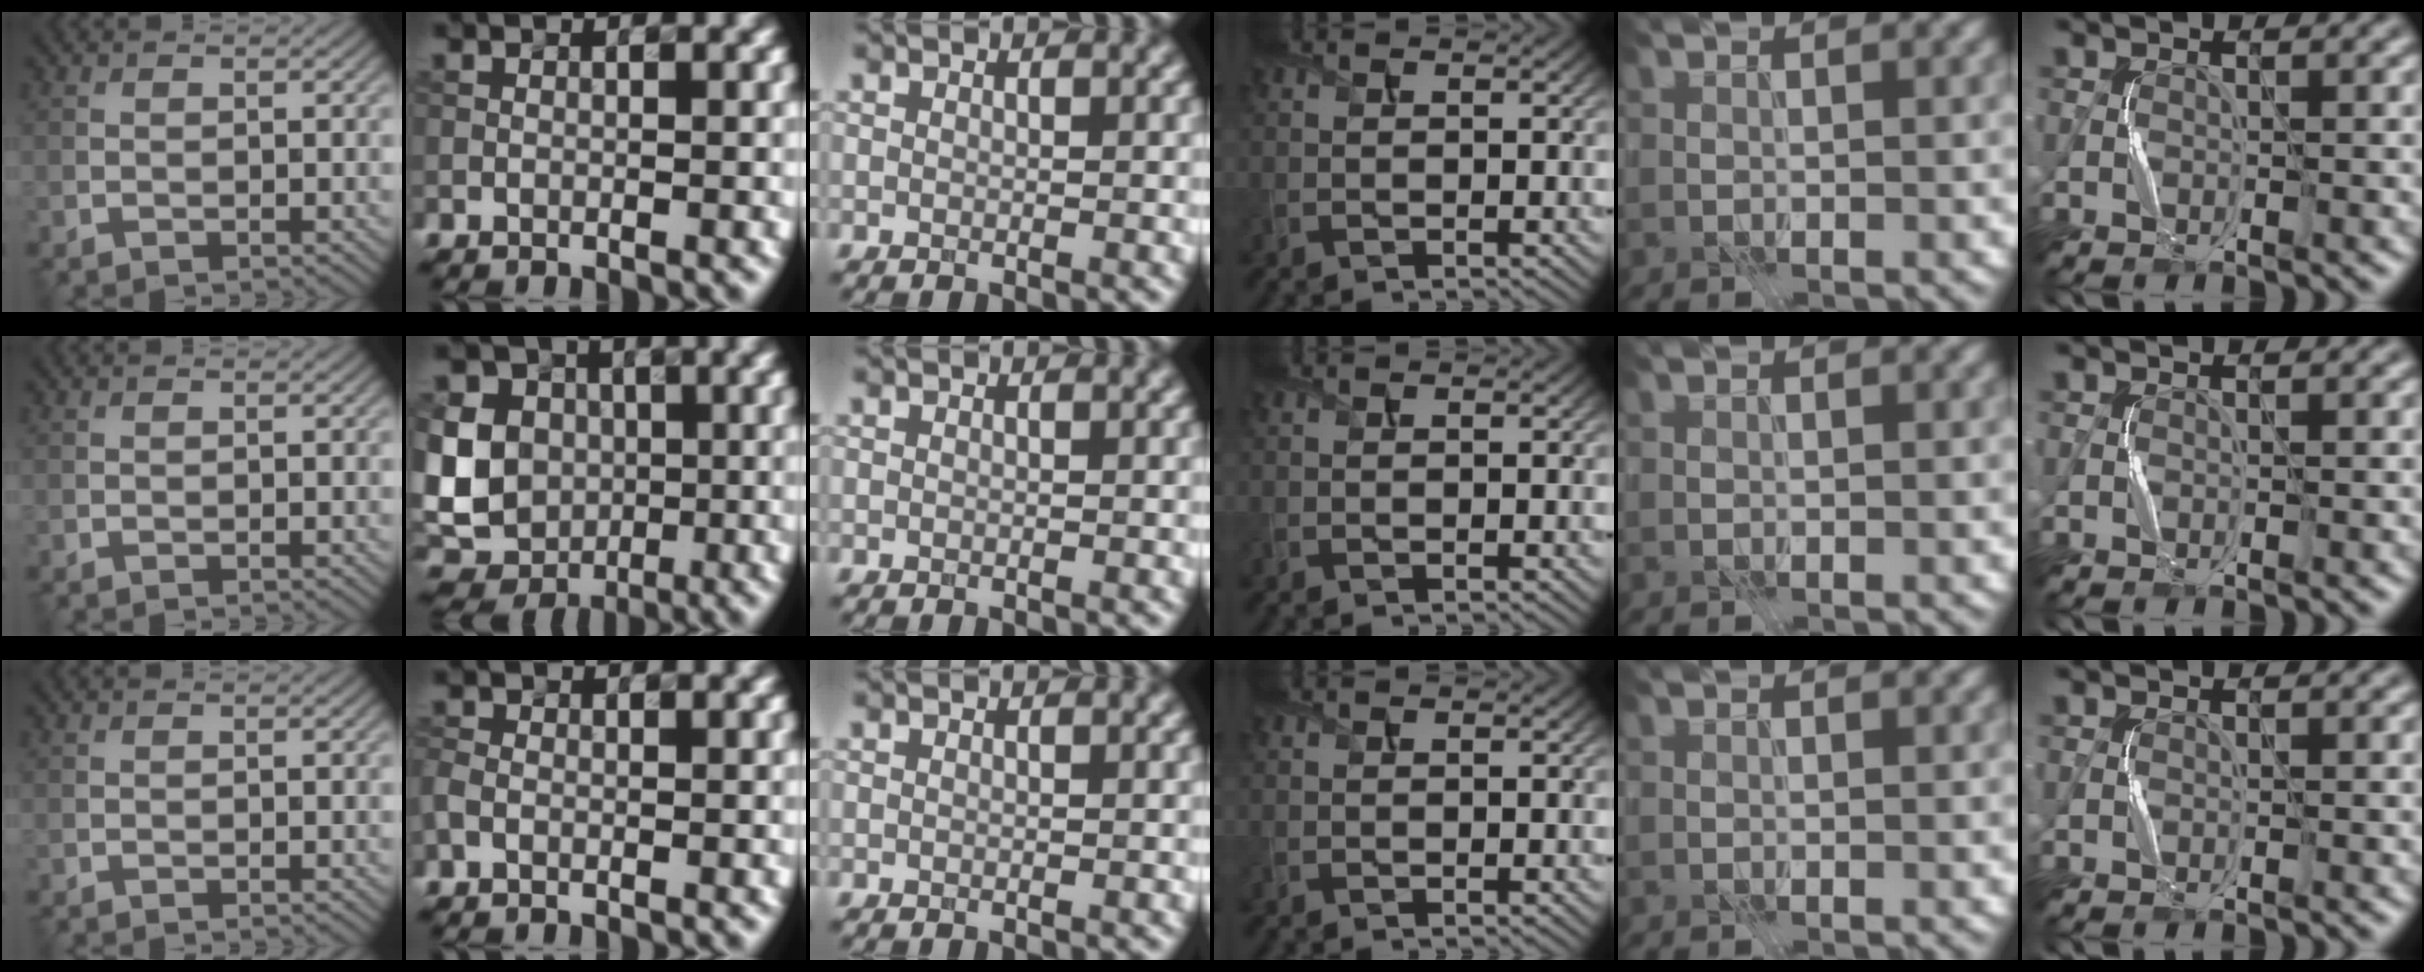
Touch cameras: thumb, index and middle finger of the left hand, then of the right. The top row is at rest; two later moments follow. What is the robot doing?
{"motion": "press", "object": "toy piano key"}